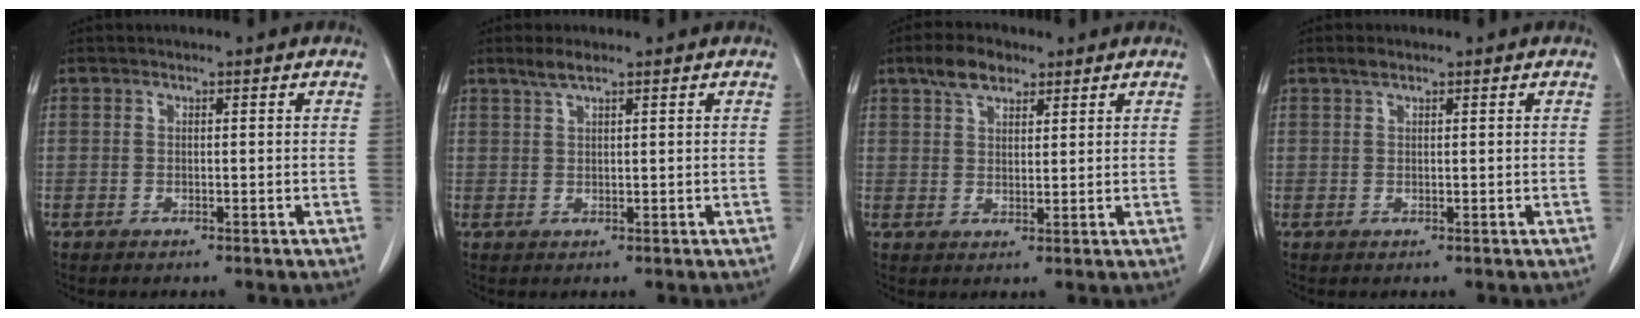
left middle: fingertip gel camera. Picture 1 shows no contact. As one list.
[{"total": 2.1, "force": [1.6, 0.1, 1.3], "torque": [-0.033, 0.003, 0.034]}, {"total": 5.0, "force": [3.4, 2.3, 2.8], "torque": [-0.056, 0.010, 0.065]}, {"total": 1.0, "force": [0.8, 0.3, 0.6], "torque": [-0.015, 0.003, 0.017]}]